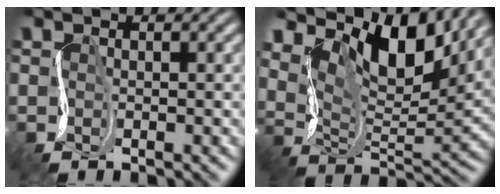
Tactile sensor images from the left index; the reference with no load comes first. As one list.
[{"total": 12.0, "force": [7.2, 4.9, 8.3], "torque": [-0.150, 0.013, 0.126]}]